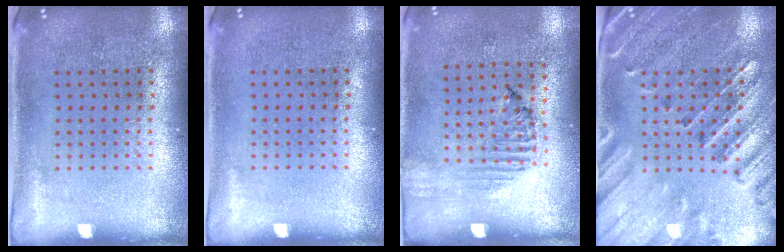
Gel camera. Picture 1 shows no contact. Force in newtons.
{"total": 0.0}
{"total": 1.2, "press": 1.2, "slide": 0.2}
{"total": 2.9, "press": 2.7, "slide": 1.1}